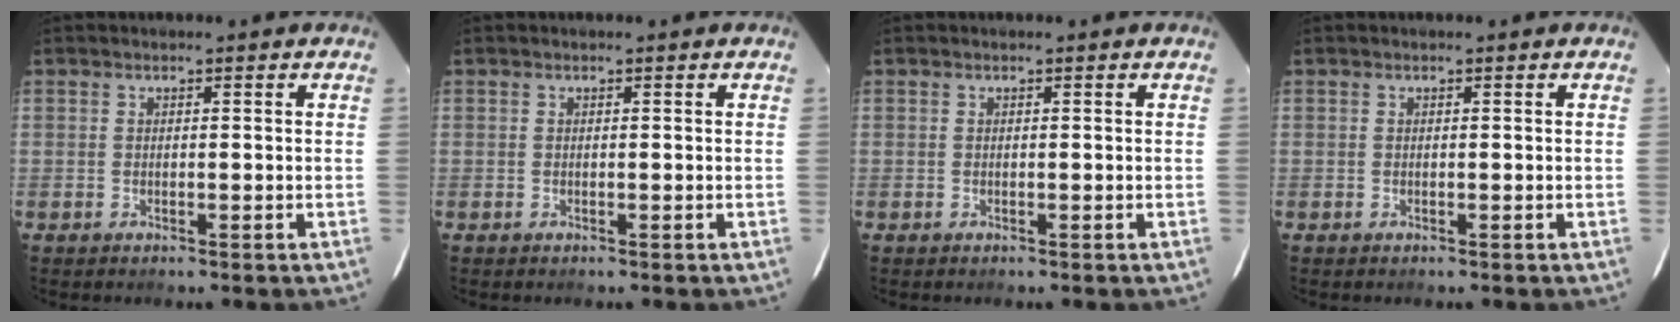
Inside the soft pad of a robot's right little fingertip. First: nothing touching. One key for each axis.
{"total": 0.0}
{"total": 0.0}
{"total": 0.0}